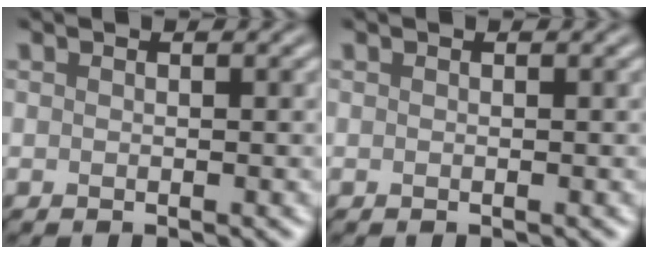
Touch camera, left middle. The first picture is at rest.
{"total": 0.0}